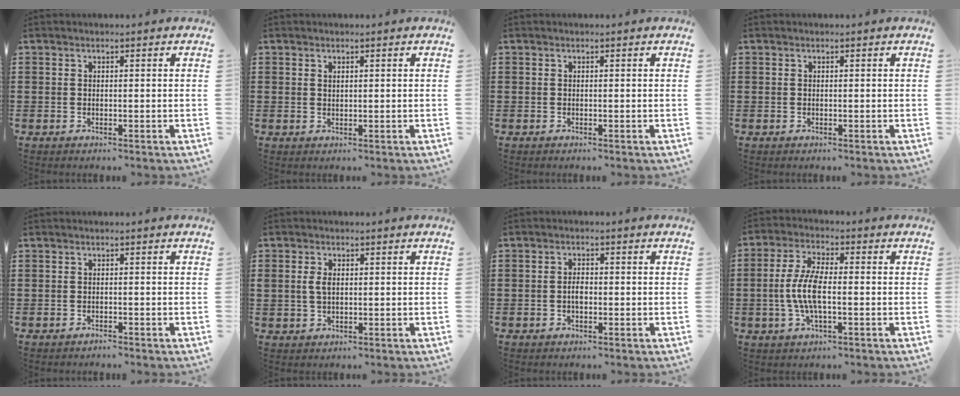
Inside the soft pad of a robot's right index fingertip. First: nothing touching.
{"total": 0.6, "force": [0.3, 0.4, 0.3], "torque": [-0.007, 0.003, 0.007]}
{"total": 0.0}
{"total": 0.0}
{"total": 0.7, "force": [-0.7, 0.0, 0.1], "torque": [-0.005, -0.002, -0.014]}
{"total": 2.6, "force": [0.4, 1.6, 2.0], "torque": [-0.051, 0.006, 0.003]}
{"total": 1.9, "force": [-0.3, 1.1, 1.5], "torque": [-0.030, 0.002, -0.007]}
{"total": 6.8, "force": [-1.1, 2.3, 6.3], "torque": [-0.146, -0.007, -0.029]}